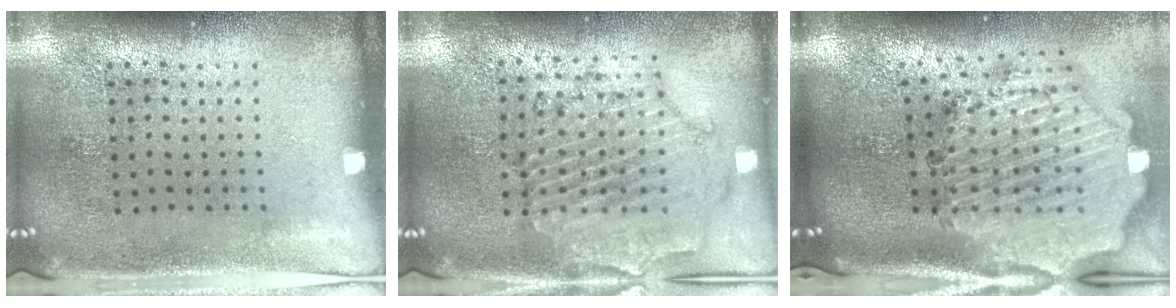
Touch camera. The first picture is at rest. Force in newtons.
{"total": 0.7, "press": 0.6, "slide": 0.4}
{"total": 4.1, "press": 3.3, "slide": 2.4}